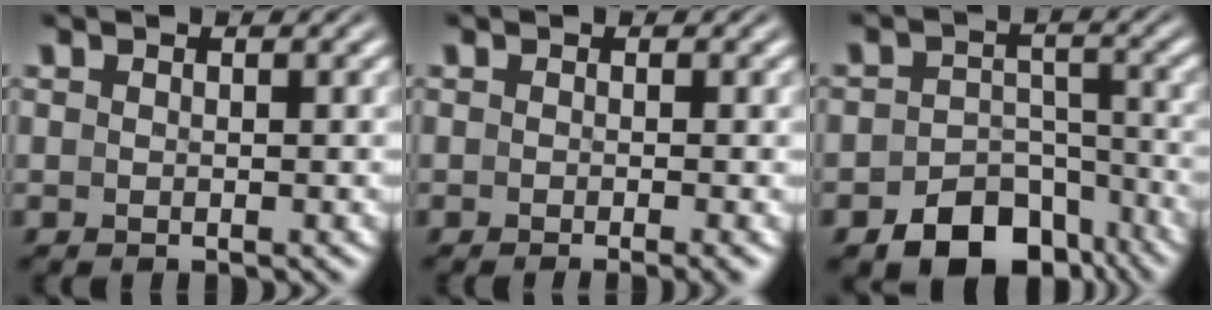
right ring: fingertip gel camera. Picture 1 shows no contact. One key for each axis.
{"total": 2.0, "fx": -1.4, "fy": 0.1, "fz": 1.3, "tx": -0.013, "ty": 0.000, "tz": -0.022}
{"total": 8.5, "fx": -6.3, "fy": 5.0, "fz": 2.8, "tx": -0.041, "ty": -0.028, "tz": -0.090}